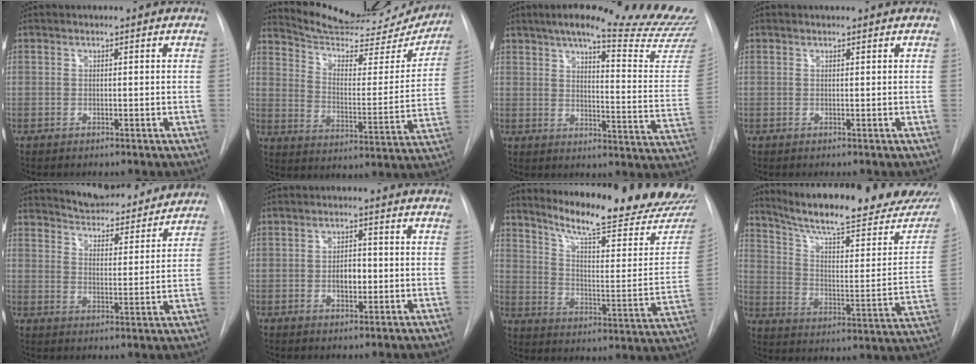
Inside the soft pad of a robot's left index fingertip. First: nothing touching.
{"total": 23.4, "force": [21.8, 4.6, 7.0], "torque": [-0.102, -0.059, 0.287]}
{"total": 25.0, "force": [22.1, 1.1, 11.8], "torque": [-0.163, -0.108, 0.258]}
{"total": 0.0}
{"total": 15.2, "force": [14.1, 3.2, 4.4], "torque": [-0.057, -0.011, 0.194]}
{"total": 3.3, "force": [-1.3, 1.7, 2.5], "torque": [-0.039, -0.003, -0.017]}
{"total": 24.5, "force": [21.9, 1.3, 10.8], "torque": [-0.159, -0.109, 0.285]}
{"total": 27.7, "force": [23.2, 3.3, 14.7], "torque": [-0.224, -0.070, 0.310]}